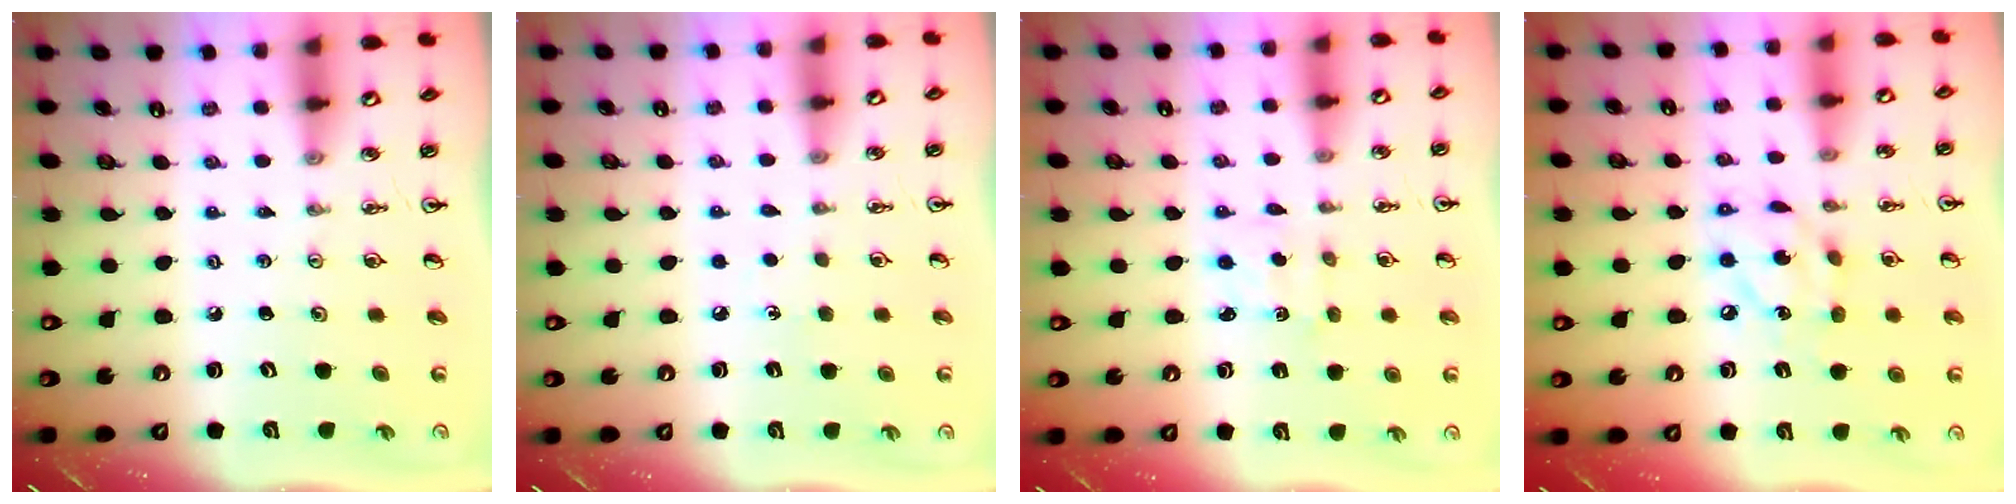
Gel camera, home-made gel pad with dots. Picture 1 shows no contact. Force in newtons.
{"total": 3.9, "press": 3.9, "slide": 0.6}
{"total": 2.4, "press": 2.3, "slide": 0.4}
{"total": 10.9, "press": 10.8, "slide": 0.7}